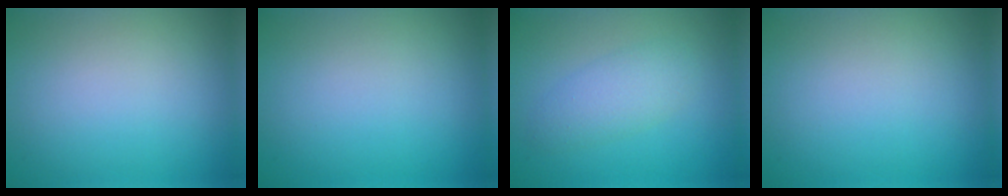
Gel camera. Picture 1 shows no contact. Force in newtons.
{"total": 0.0}
{"total": 2.8, "press": 2.8, "slide": 0.1}
{"total": 0.0}